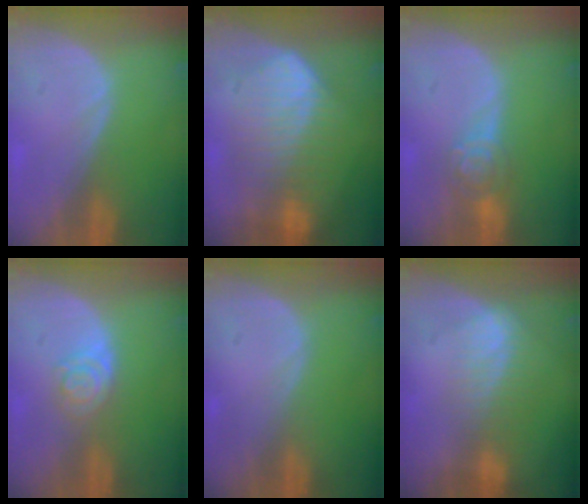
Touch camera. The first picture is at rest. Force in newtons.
{"total": 10.3, "press": 10.2, "slide": 0.7}
{"total": 4.6, "press": 4.3, "slide": 1.5}
{"total": 4.0, "press": 3.6, "slide": 1.8}
{"total": 0.0}
{"total": 7.1, "press": 6.1, "slide": 3.7}